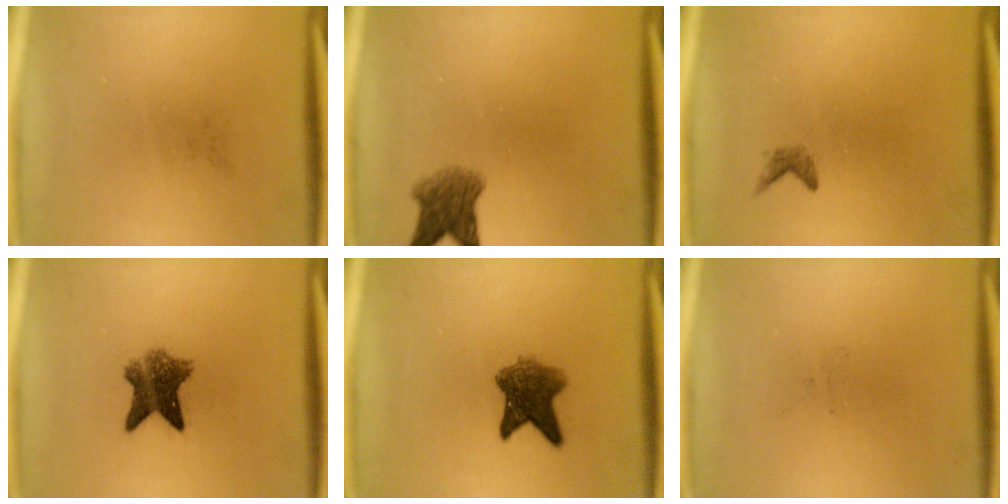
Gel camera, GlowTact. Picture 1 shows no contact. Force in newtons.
{"total": 4.6}
{"total": 0.9}
{"total": 6.7}
{"total": 6.3}
{"total": 0.0}